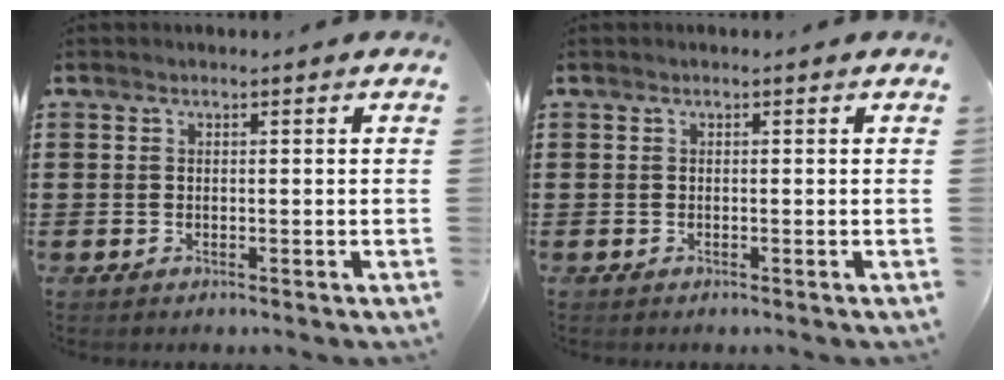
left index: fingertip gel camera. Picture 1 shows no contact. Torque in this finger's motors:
{"motor_torque": [0.00, 0.00, 0.00, 0.00]}